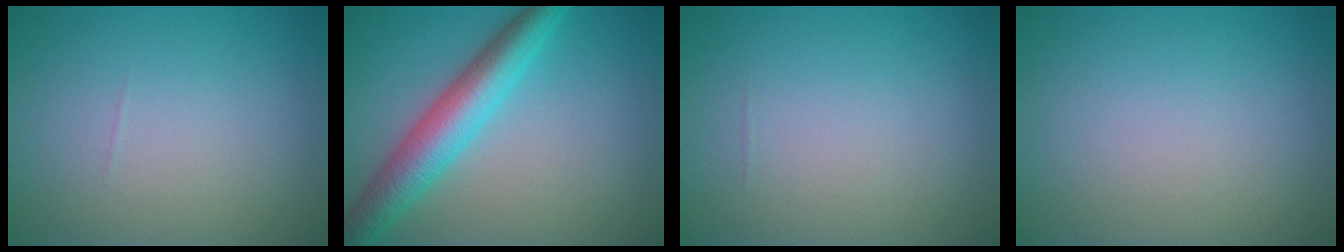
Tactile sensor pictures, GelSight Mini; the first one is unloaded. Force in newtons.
{"total": 6.2, "press": 6.2, "slide": 0.0}
{"total": 0.0}
{"total": 0.0}